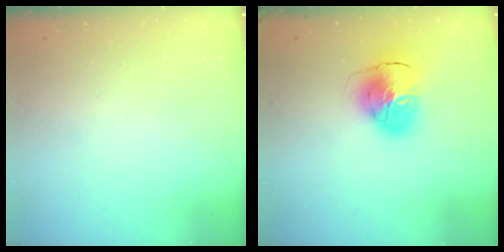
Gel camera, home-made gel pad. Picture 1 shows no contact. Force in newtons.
{"total": 12.3, "press": 12.2, "slide": 1.6}